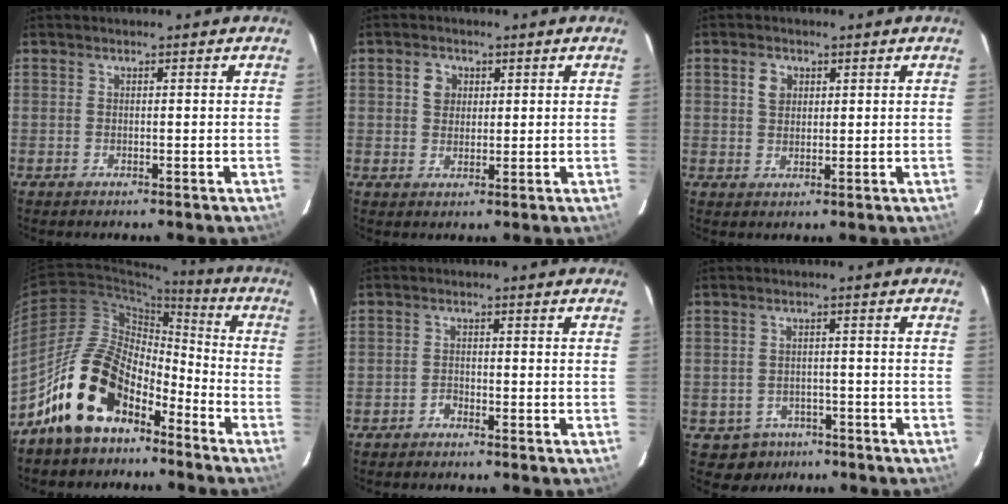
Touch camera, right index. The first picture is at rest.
{"total": 3.4, "force": [1.1, 3.0, 1.2], "torque": [-0.014, 0.013, 0.020]}
{"total": 3.2, "force": [1.2, 2.5, 1.6], "torque": [-0.024, 0.010, 0.023]}
{"total": 16.1, "force": [-10.5, 8.4, 8.9], "torque": [-0.165, 0.023, -0.184]}
{"total": 1.3, "force": [-1.1, 0.6, 0.1], "torque": [-0.002, 0.003, -0.023]}
{"total": 5.0, "force": [-3.2, 3.8, 0.4], "torque": [-0.021, 0.012, -0.039]}